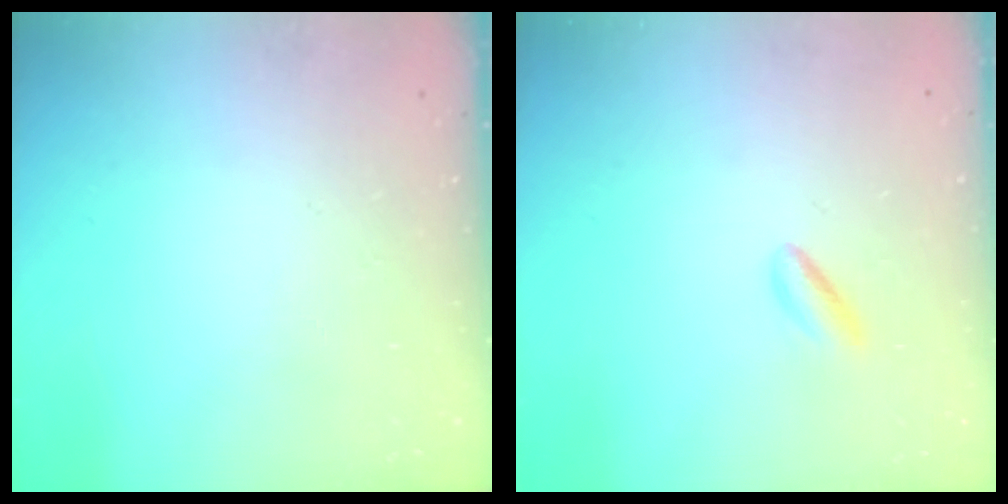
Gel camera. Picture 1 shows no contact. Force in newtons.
{"total": 4.2, "press": 4.1, "slide": 1.0}